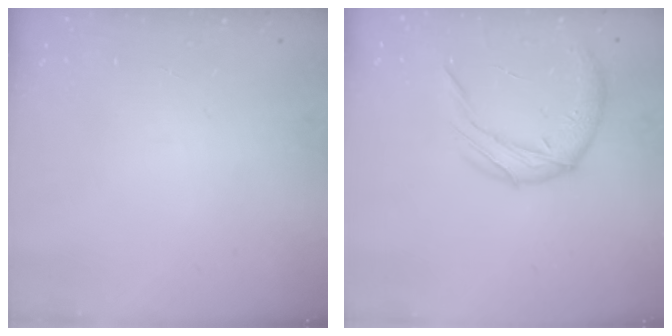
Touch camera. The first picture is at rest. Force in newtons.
{"total": 10.8, "press": 10.8, "slide": 0.4}